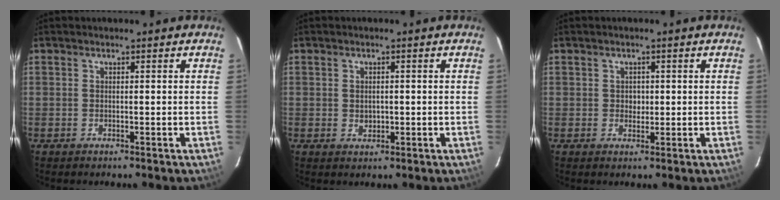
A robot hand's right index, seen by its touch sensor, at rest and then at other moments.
{"total": 2.0, "force": [0.0, 1.7, 1.0], "torque": [-0.014, 0.000, 0.003]}
{"total": 1.9, "force": [0.1, 1.9, 0.4], "torque": [-0.002, 0.002, 0.002]}